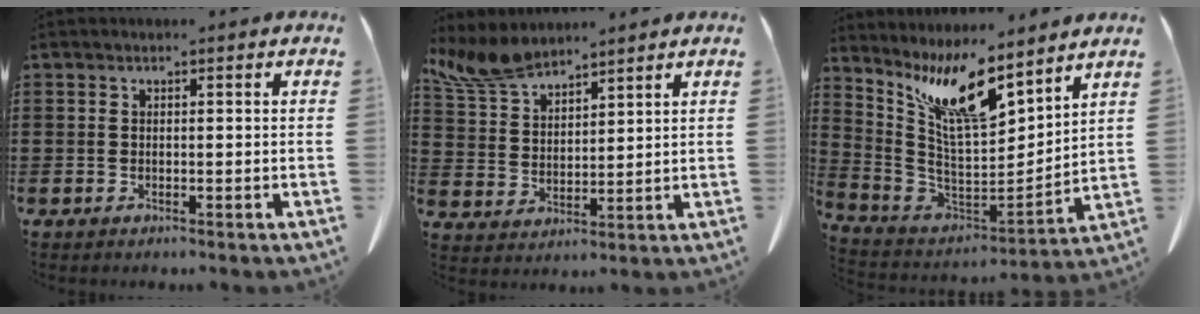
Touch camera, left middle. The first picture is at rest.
{"total": 7.3, "force": [6.2, 2.5, 2.9], "torque": [-0.083, -0.020, 0.116]}
{"total": 11.7, "force": [8.2, 2.7, 7.9], "torque": [-0.179, -0.036, 0.145]}